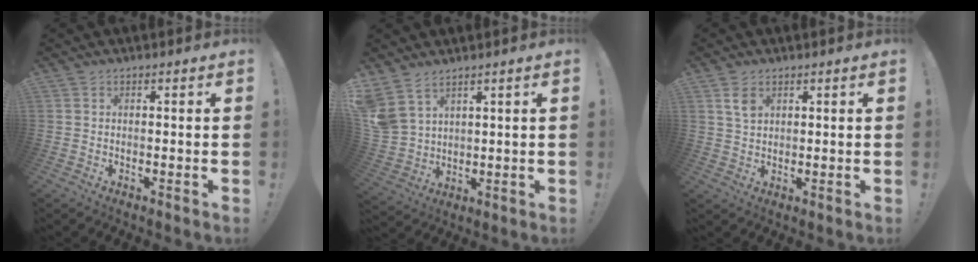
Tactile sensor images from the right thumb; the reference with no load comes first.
{"total": 7.4, "force": [5.5, 3.9, 2.9], "torque": [-0.066, -0.029, 0.115]}
{"total": 4.5, "force": [2.2, 2.8, 2.7], "torque": [-0.039, -0.007, 0.039]}